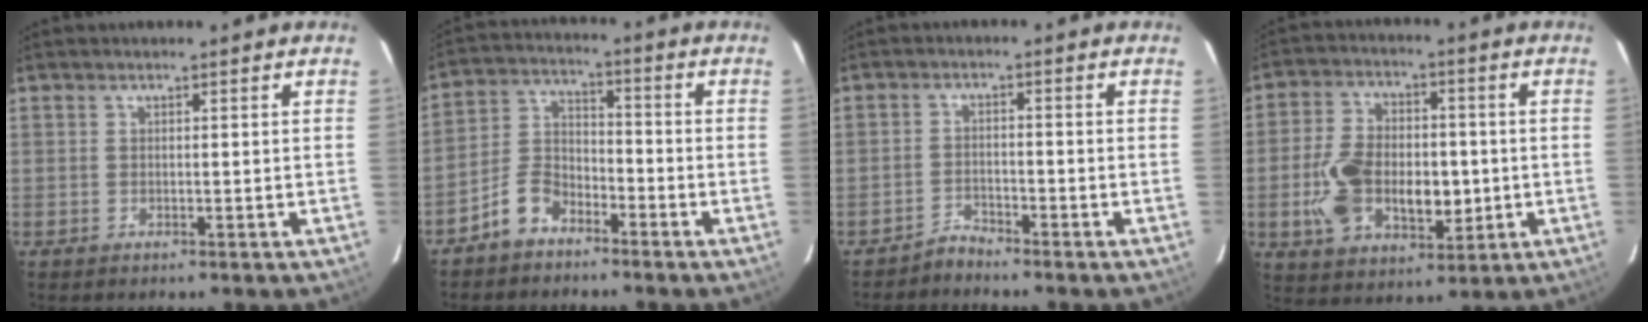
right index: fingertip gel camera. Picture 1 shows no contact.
{"total": 6.3, "force": [-4.5, 3.7, 2.5], "torque": [-0.057, 0.011, -0.090]}
{"total": 2.1, "force": [-2.0, 0.1, -0.7], "torque": [0.021, -0.008, -0.037]}
{"total": 13.2, "force": [-1.8, 7.7, 10.6], "torque": [-0.207, 0.014, -0.019]}